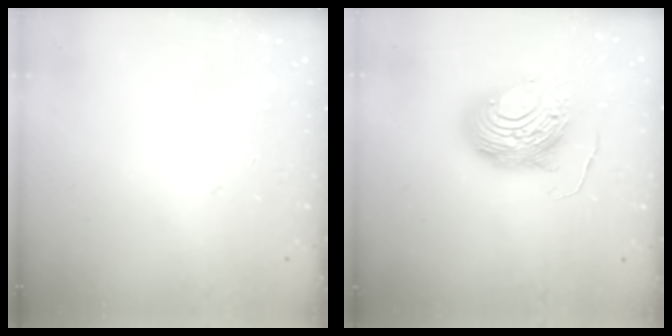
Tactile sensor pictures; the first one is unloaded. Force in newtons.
{"total": 11.2, "press": 11.1, "slide": 1.1}